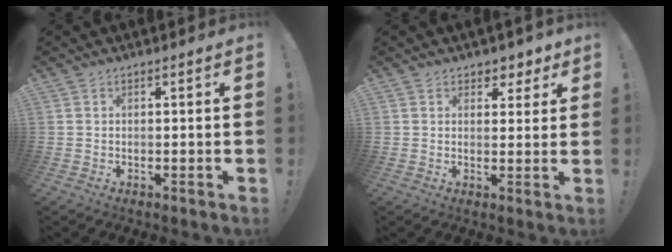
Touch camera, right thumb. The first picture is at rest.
{"total": 4.4, "force": [3.0, 3.1, 0.7], "torque": [0.018, -0.029, 0.049]}